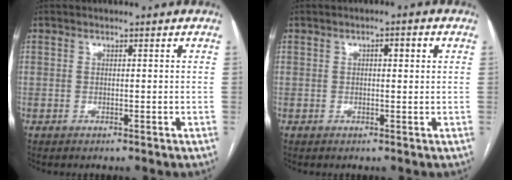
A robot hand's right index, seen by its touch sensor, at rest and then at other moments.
{"total": 2.2, "force": [0.6, 0.5, 2.1], "torque": [-0.034, 0.009, 0.009]}